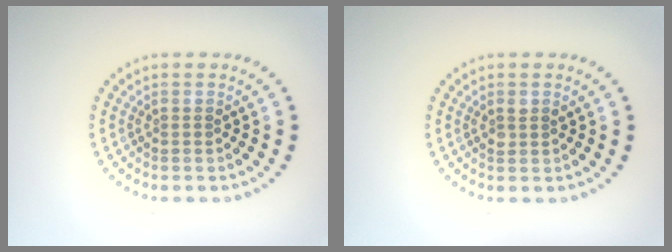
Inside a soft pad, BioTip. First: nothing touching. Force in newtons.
{"total": 1.0, "press": 1.0, "slide": 0.2}